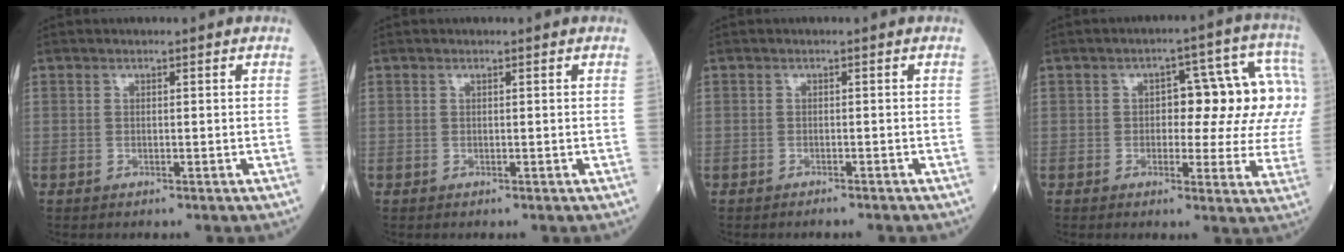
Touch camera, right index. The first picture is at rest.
{"total": 0.0}
{"total": 1.8, "force": [-1.7, 0.2, 0.6], "torque": [-0.016, -0.004, -0.019]}
{"total": 13.2, "force": [1.5, 5.2, 12.0], "torque": [-0.136, 0.039, 0.016]}